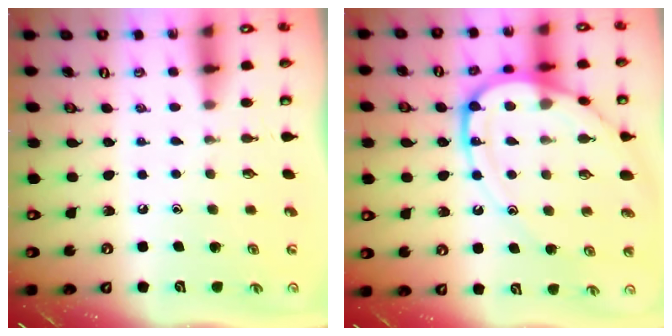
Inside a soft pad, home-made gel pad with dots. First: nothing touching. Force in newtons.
{"total": 15.1, "press": 15.0, "slide": 1.5}